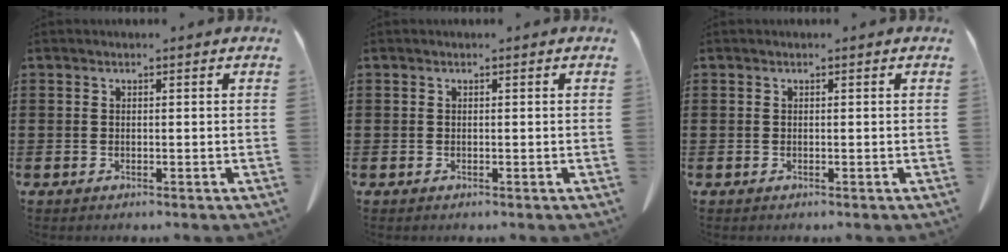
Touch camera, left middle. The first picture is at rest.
{"total": 0.0}
{"total": 0.0}